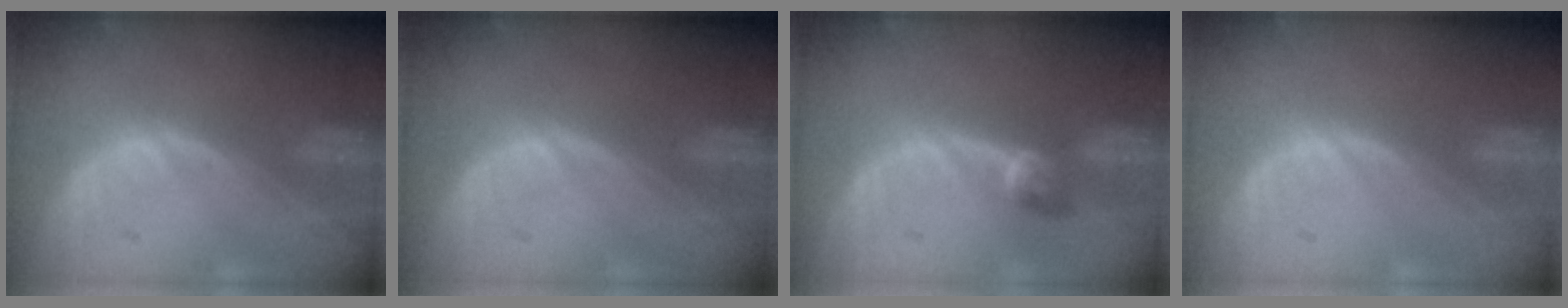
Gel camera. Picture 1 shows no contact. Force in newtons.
{"total": 0.0}
{"total": 2.8, "press": 2.5, "slide": 1.3}
{"total": 0.0}